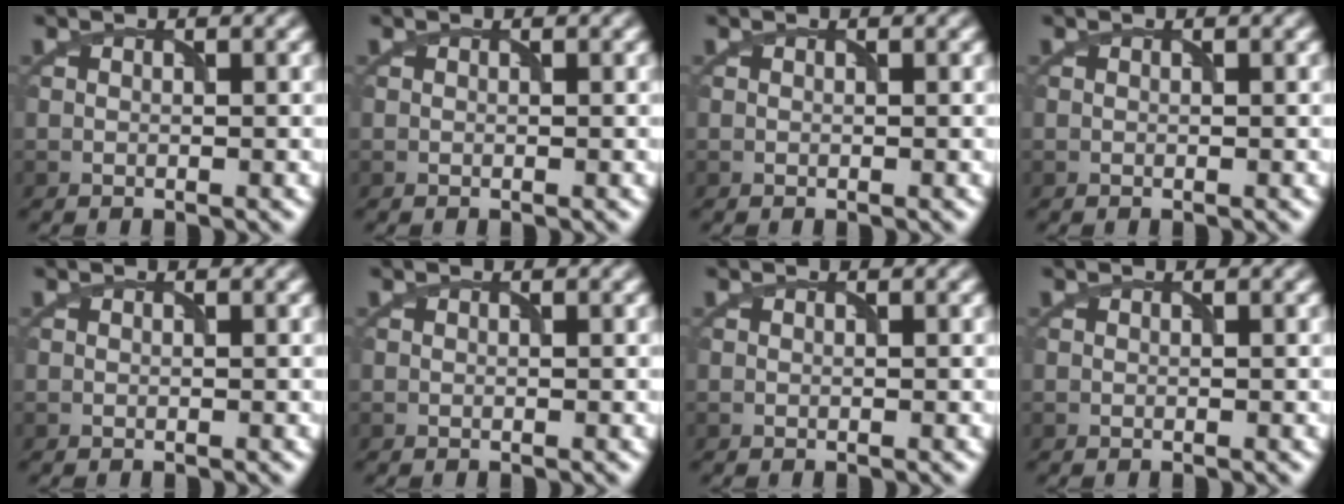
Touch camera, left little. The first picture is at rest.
{"total": 0.0}
{"total": 0.0}
{"total": 0.0}
{"total": 0.0}
{"total": 0.0}
{"total": 0.0}
{"total": 0.0}